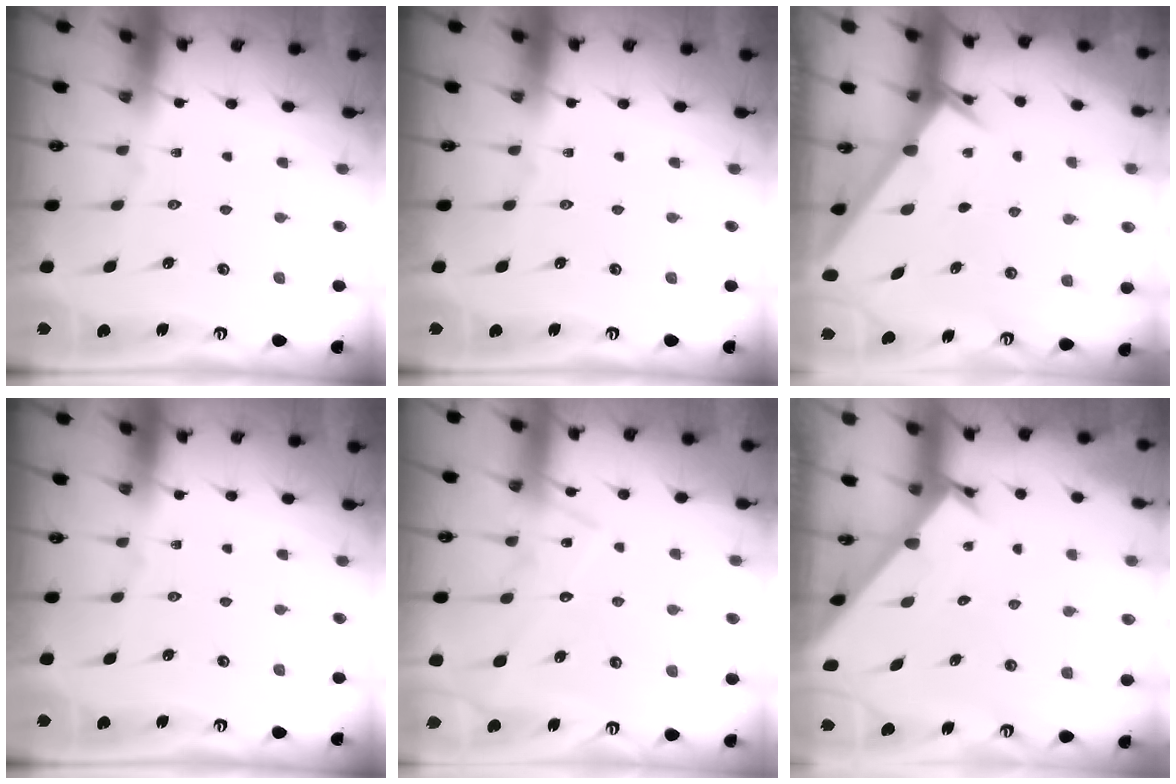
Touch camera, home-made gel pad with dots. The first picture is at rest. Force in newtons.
{"total": 0.0}
{"total": 2.0, "press": 2.0, "slide": 0.0}
{"total": 0.0}
{"total": 13.1, "press": 13.1, "slide": 0.9}
{"total": 2.2, "press": 2.2, "slide": 0.1}